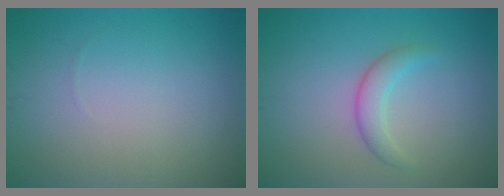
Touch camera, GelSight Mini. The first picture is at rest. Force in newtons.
{"total": 2.1, "press": 2.1, "slide": 0.2}